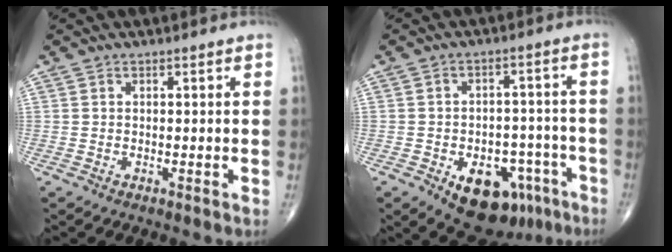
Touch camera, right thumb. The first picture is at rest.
{"total": 13.8, "force": [-7.0, 8.5, 8.4], "torque": [-0.078, 0.041, -0.089]}